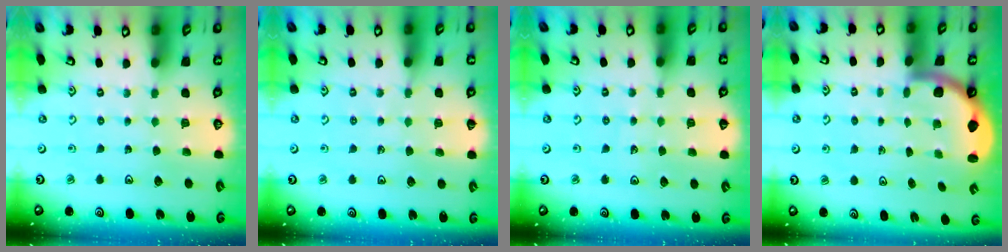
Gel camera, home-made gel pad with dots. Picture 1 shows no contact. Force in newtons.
{"total": 3.0, "press": 2.9, "slide": 0.5}
{"total": 4.2, "press": 3.8, "slide": 1.8}
{"total": 2.0, "press": 2.0, "slide": 0.3}